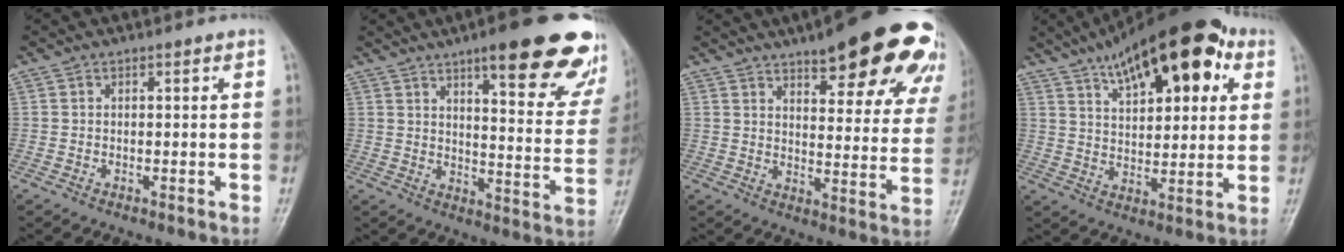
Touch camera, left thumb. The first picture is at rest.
{"total": 23.4, "force": [15.2, 5.9, 16.8], "torque": [-0.177, -0.059, 0.192]}
{"total": 25.1, "force": [16.3, 7.8, 17.4], "torque": [-0.187, -0.052, 0.199]}
{"total": 21.6, "force": [10.5, 9.1, 16.5], "torque": [-0.219, -0.008, 0.163]}